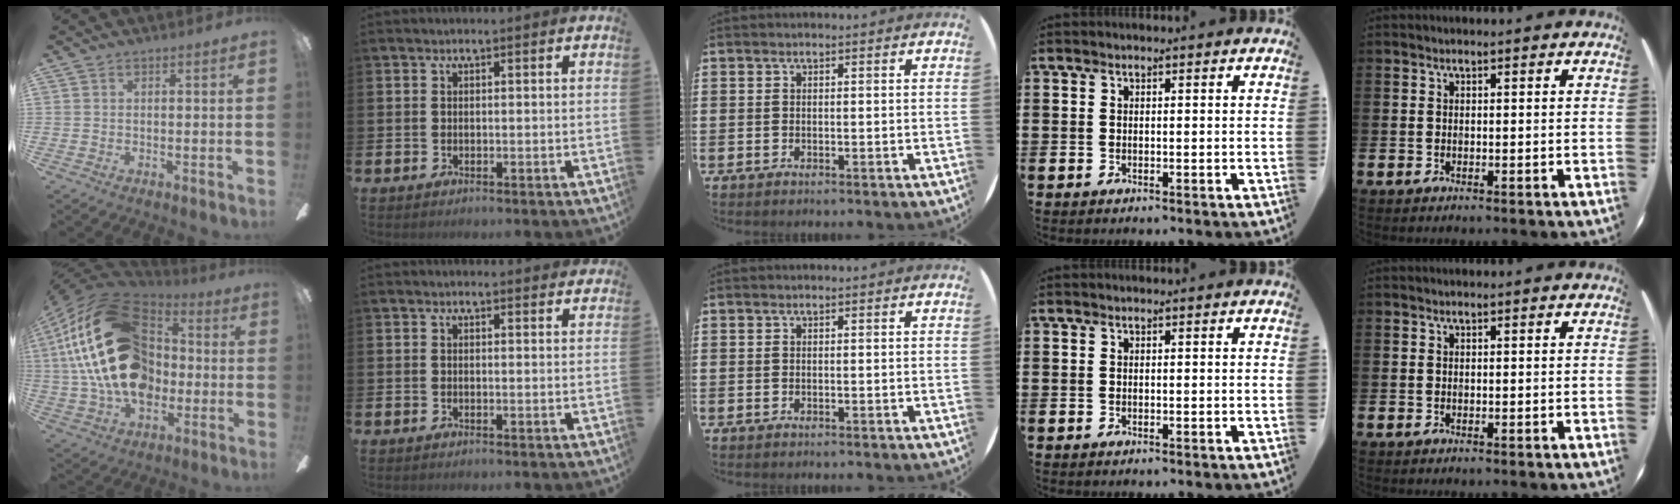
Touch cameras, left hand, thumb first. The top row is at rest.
{"thumb": {"total": 30.6, "force": [3.0, 20.6, 22.5], "torque": [-0.459, 0.019, 0.056]}, "index": {"total": 0.7, "force": [0.7, 0.1, 0.1], "torque": [0.005, -0.001, 0.011]}}